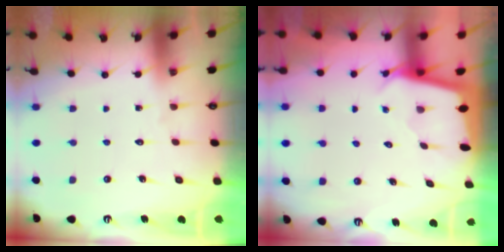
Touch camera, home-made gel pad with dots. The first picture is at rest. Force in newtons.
{"total": 2.5, "press": 2.5, "slide": 0.1}